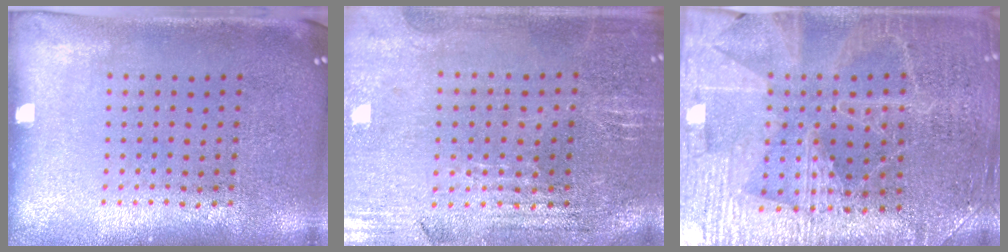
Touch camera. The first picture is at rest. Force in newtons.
{"total": 1.3, "press": 1.3, "slide": 0.3}
{"total": 3.4, "press": 3.3, "slide": 0.7}